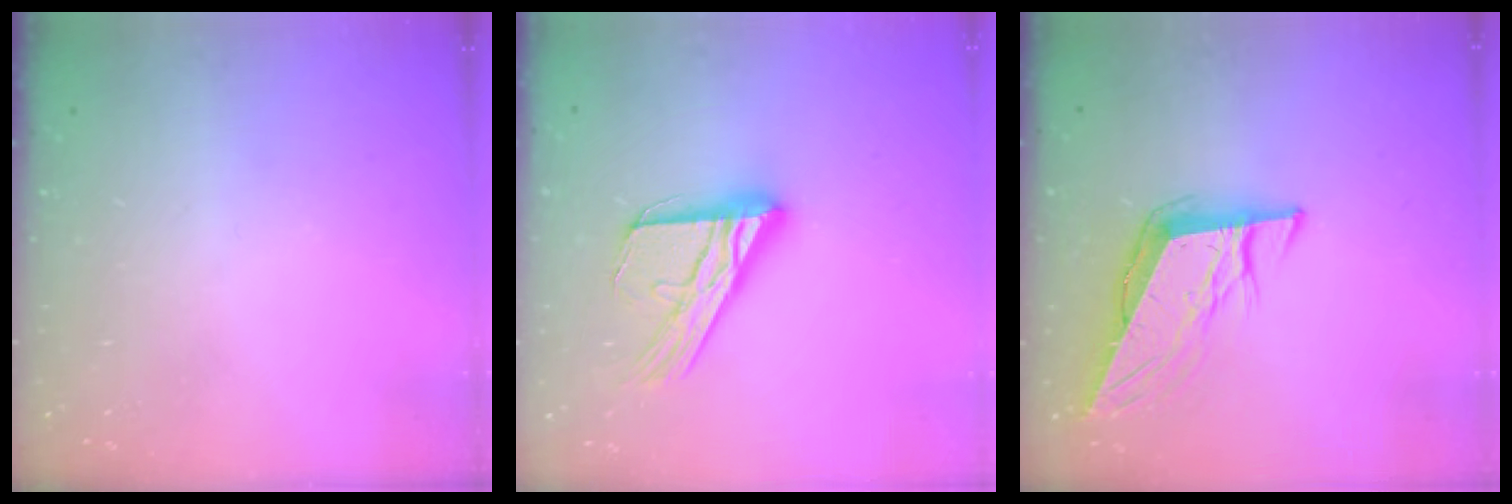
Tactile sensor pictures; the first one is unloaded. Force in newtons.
{"total": 17.1, "press": 17.0, "slide": 1.7}
{"total": 11.0, "press": 10.5, "slide": 3.0}